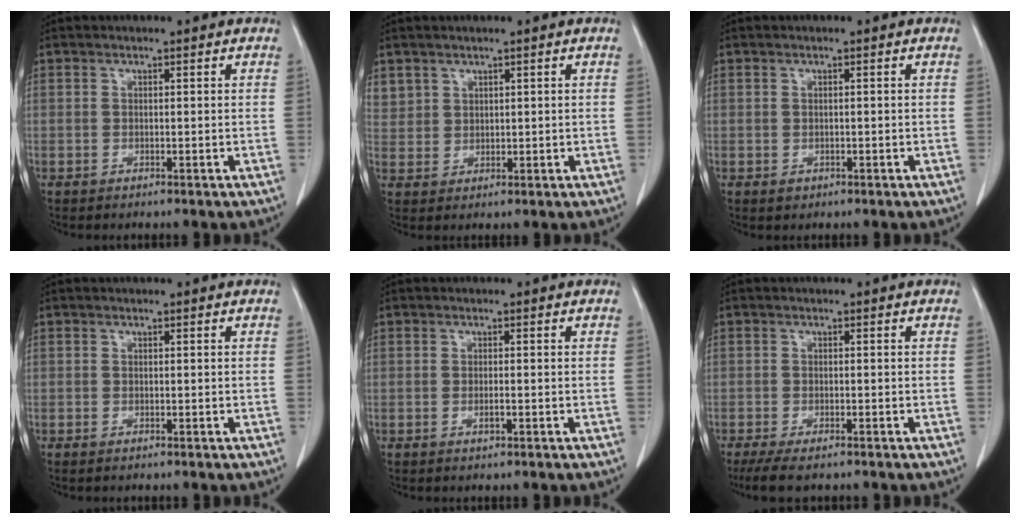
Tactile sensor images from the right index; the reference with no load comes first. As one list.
[{"total": 4.0, "force": [2.2, 3.3, 0.4], "torque": [-0.004, 0.011, 0.048]}, {"total": 1.2, "force": [-0.6, 0.9, 0.6], "torque": [-0.006, 0.002, -0.005]}, {"total": 0.7, "force": [-0.5, 0.3, 0.5], "torque": [-0.007, -0.001, -0.008]}, {"total": 1.4, "force": [-0.6, 0.3, 1.2], "torque": [-0.022, 0.000, -0.011]}, {"total": 5.8, "force": [-4.4, 1.5, 3.4], "torque": [-0.058, -0.013, -0.074]}]